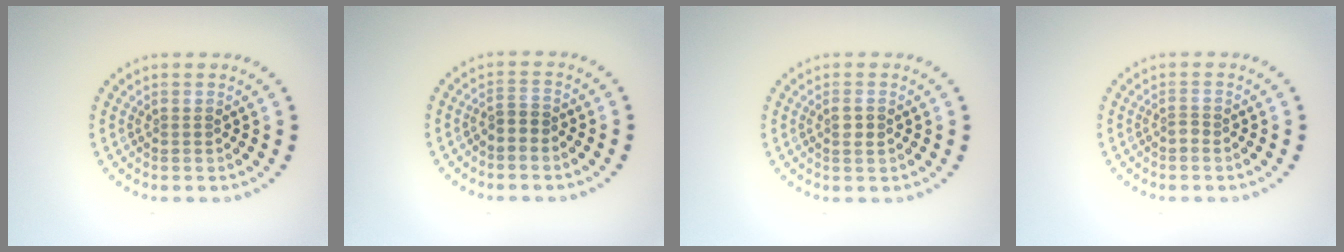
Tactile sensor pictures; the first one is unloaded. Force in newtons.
{"total": 1.3, "press": 1.0, "slide": 0.8}
{"total": 1.2, "press": 1.1, "slide": 0.3}
{"total": 0.8, "press": 0.5, "slide": 0.7}